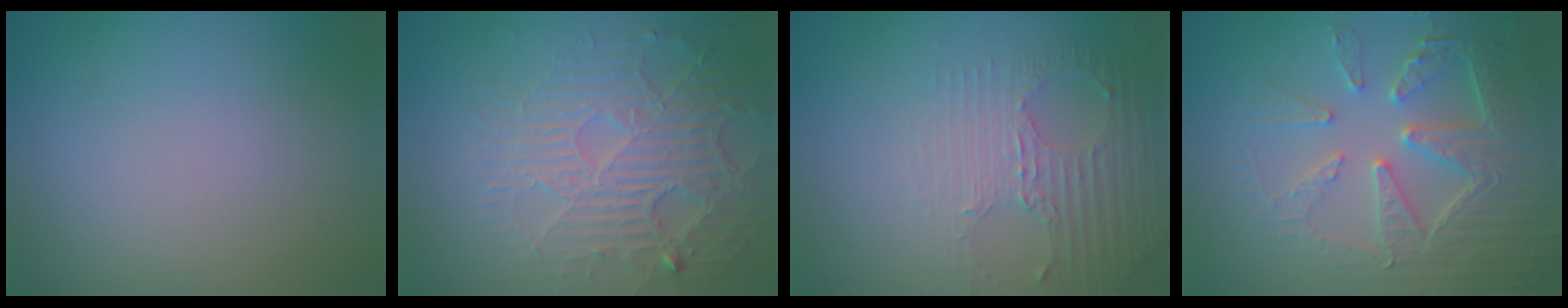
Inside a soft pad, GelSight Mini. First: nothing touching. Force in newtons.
{"total": 4.6, "press": 4.0, "slide": 2.4}
{"total": 2.9, "press": 2.3, "slide": 1.8}
{"total": 6.2, "press": 5.4, "slide": 3.1}